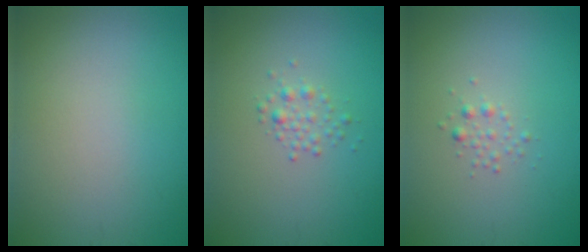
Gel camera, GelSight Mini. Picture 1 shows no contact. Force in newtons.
{"total": 1.2, "press": 1.2, "slide": 0.1}
{"total": 0.9, "press": 0.9, "slide": 0.0}